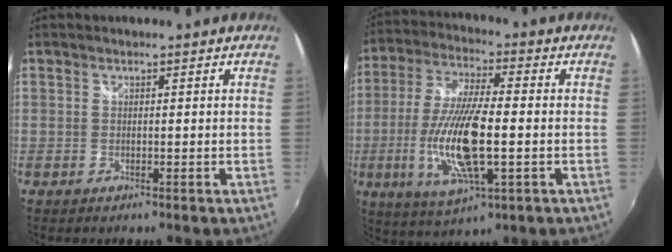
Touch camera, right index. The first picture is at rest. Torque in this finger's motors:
{"motor_torque": [2.14, 0.00, 0.57, 0.21]}